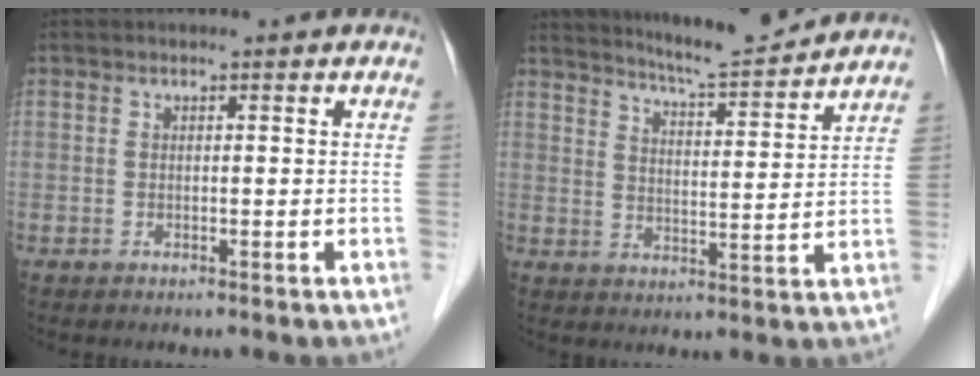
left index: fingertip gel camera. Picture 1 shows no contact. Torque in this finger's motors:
{"motor_torque": [0.08, -0.09, 0.45, 0.10]}